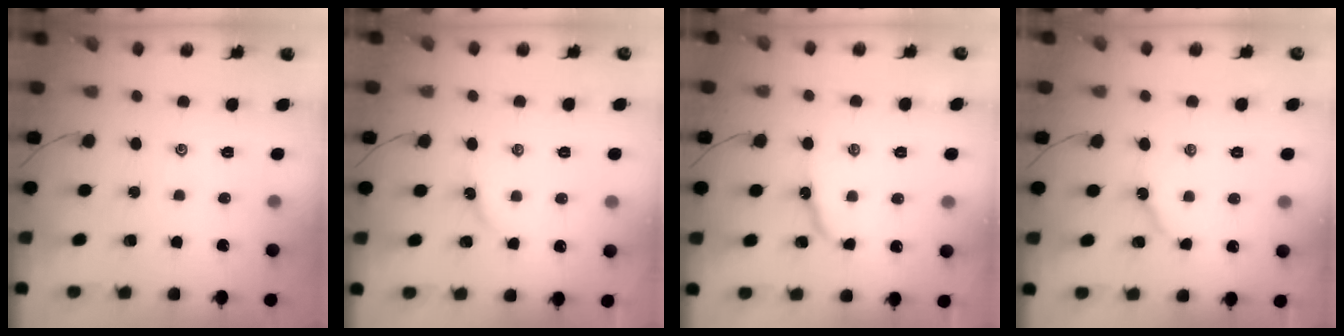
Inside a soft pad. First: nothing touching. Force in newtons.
{"total": 2.9, "press": 2.8, "slide": 0.4}
{"total": 6.4, "press": 6.4, "slide": 0.6}
{"total": 4.0, "press": 4.0, "slide": 0.3}